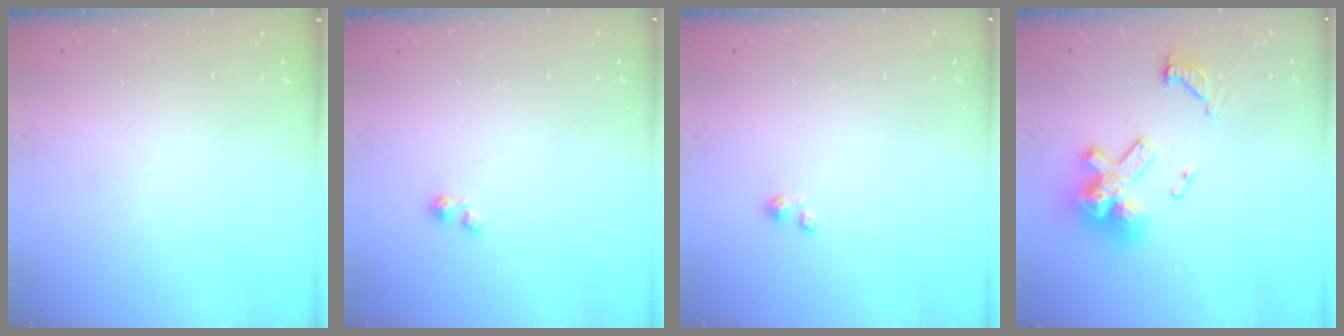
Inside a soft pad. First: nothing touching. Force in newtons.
{"total": 1.3, "press": 1.3, "slide": 0.3}
{"total": 0.0}
{"total": 15.7, "press": 15.7, "slide": 1.5}